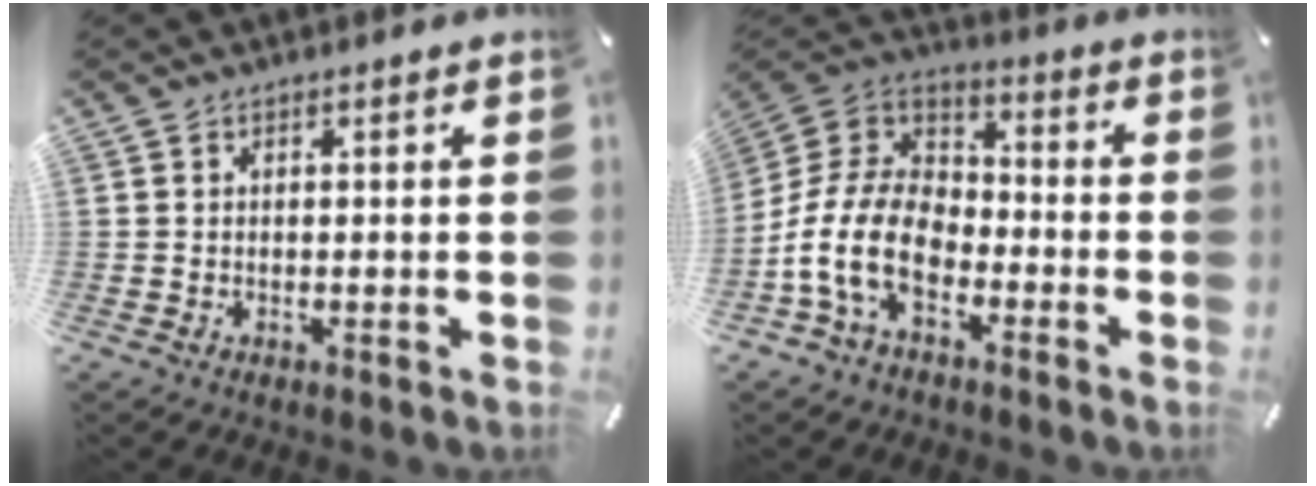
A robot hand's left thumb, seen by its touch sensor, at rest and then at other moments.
{"total": 15.0, "force": [-7.4, 9.1, 9.3], "torque": [-0.216, 0.021, -0.143]}